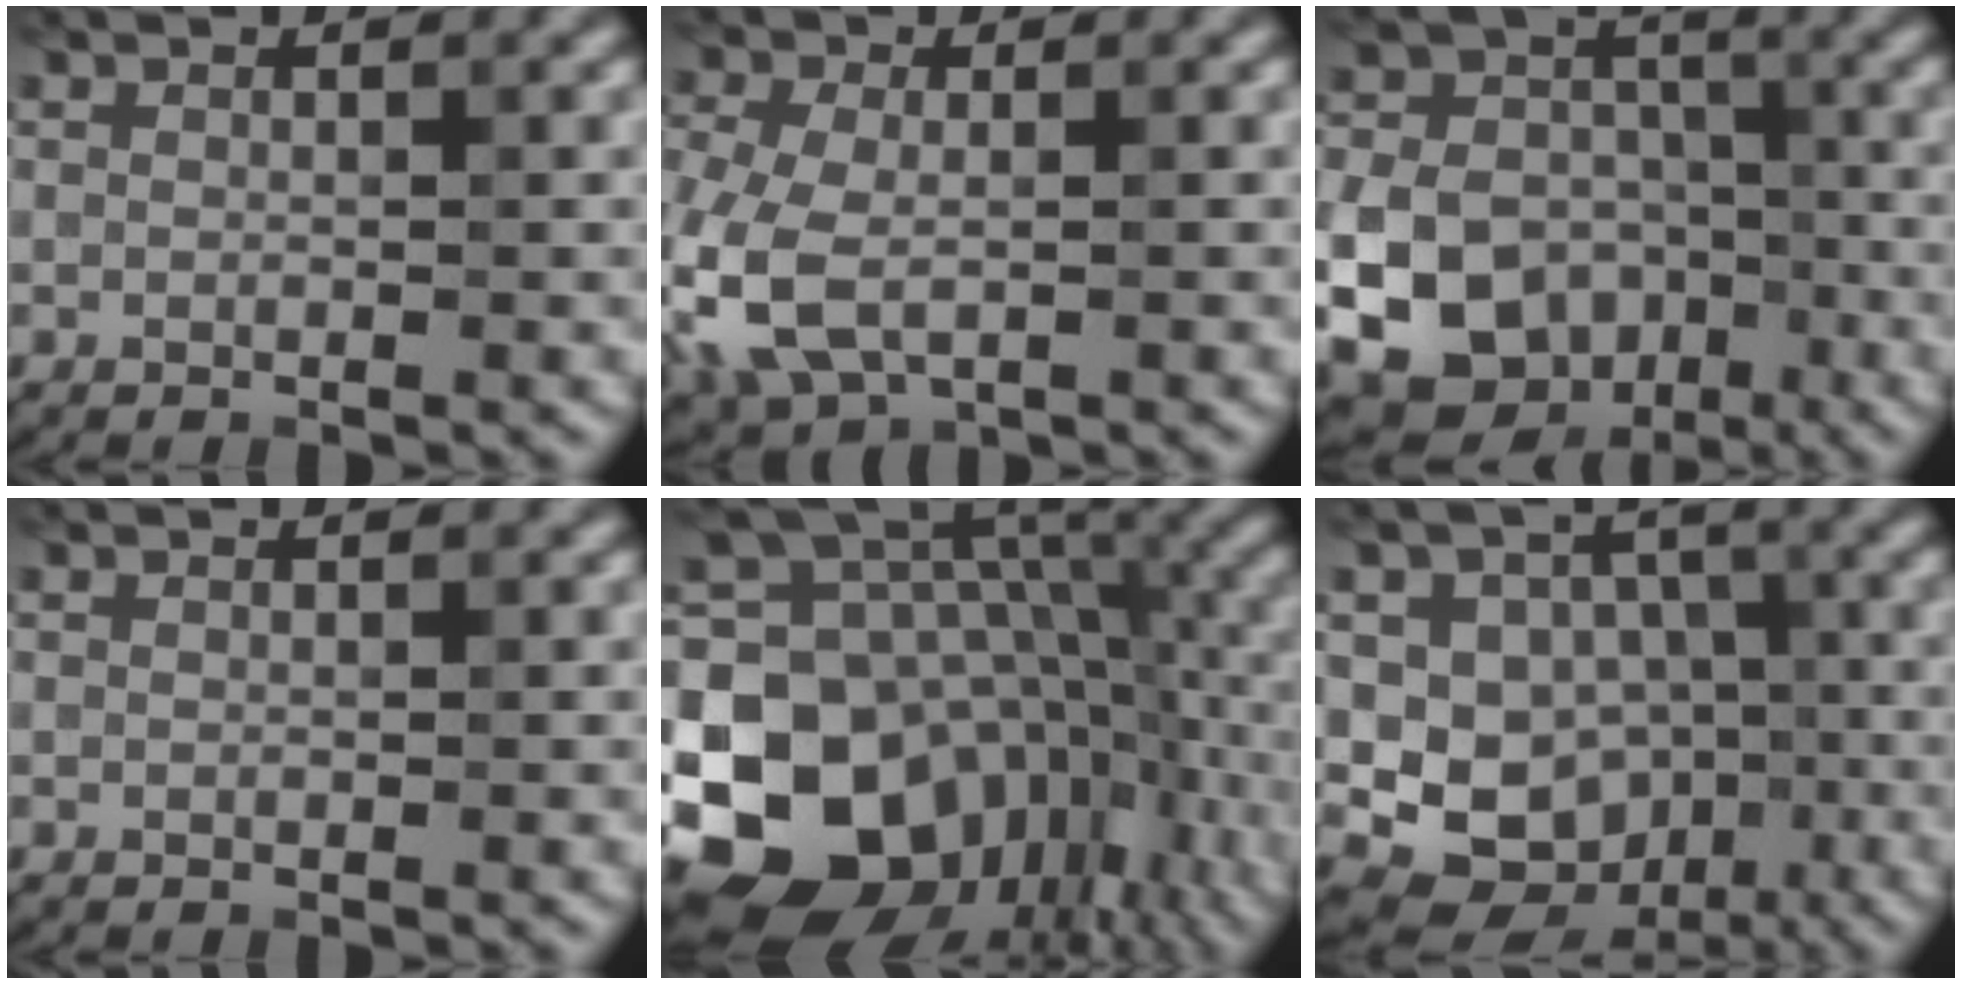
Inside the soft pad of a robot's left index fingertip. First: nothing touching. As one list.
[{"total": 6.8, "force": [-1.7, 4.4, 4.9], "torque": [-0.129, -0.013, -0.039]}, {"total": 18.0, "force": [-7.5, 14.8, 7.0], "torque": [-0.163, -0.048, -0.141]}, {"total": 0.0}, {"total": 18.7, "force": [-4.2, 14.4, 11.2], "torque": [-0.215, 0.002, -0.054]}, {"total": 7.6, "force": [-1.3, 6.6, 3.6], "torque": [-0.041, -0.010, -0.037]}]